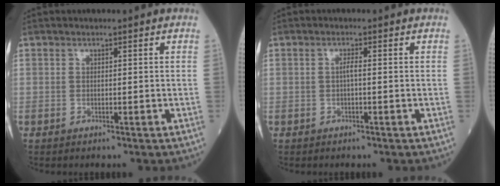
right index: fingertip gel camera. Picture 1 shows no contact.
{"total": 1.1, "force": [-0.2, 0.0, 1.1], "torque": [-0.020, 0.002, -0.004]}